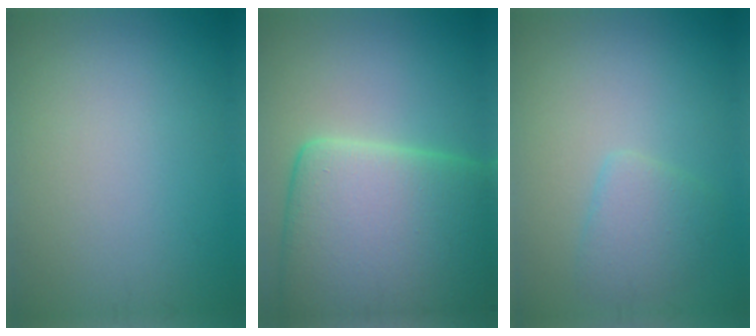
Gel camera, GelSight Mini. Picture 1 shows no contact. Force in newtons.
{"total": 14.8, "press": 14.8, "slide": 1.2}
{"total": 2.4, "press": 2.4, "slide": 0.3}